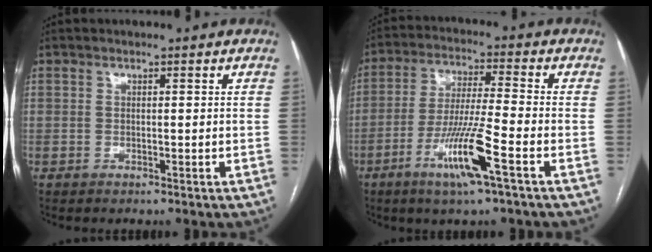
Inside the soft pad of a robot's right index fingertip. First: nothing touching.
{"total": 10.9, "force": [-5.1, -0.3, 9.6], "torque": [-0.188, -0.015, -0.098]}